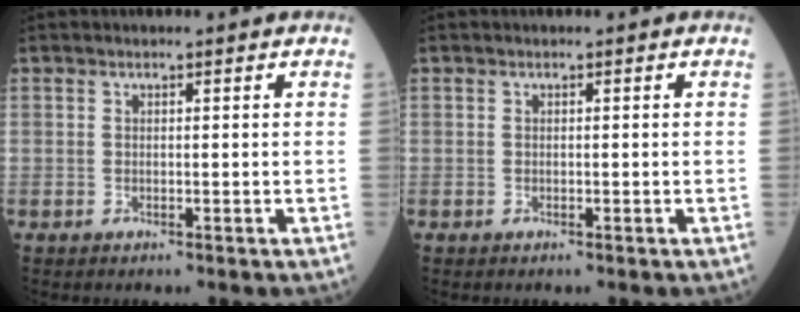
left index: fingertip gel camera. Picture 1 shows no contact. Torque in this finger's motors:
{"motor_torque": [-0.07, 0.08, 0.01, 0.00]}